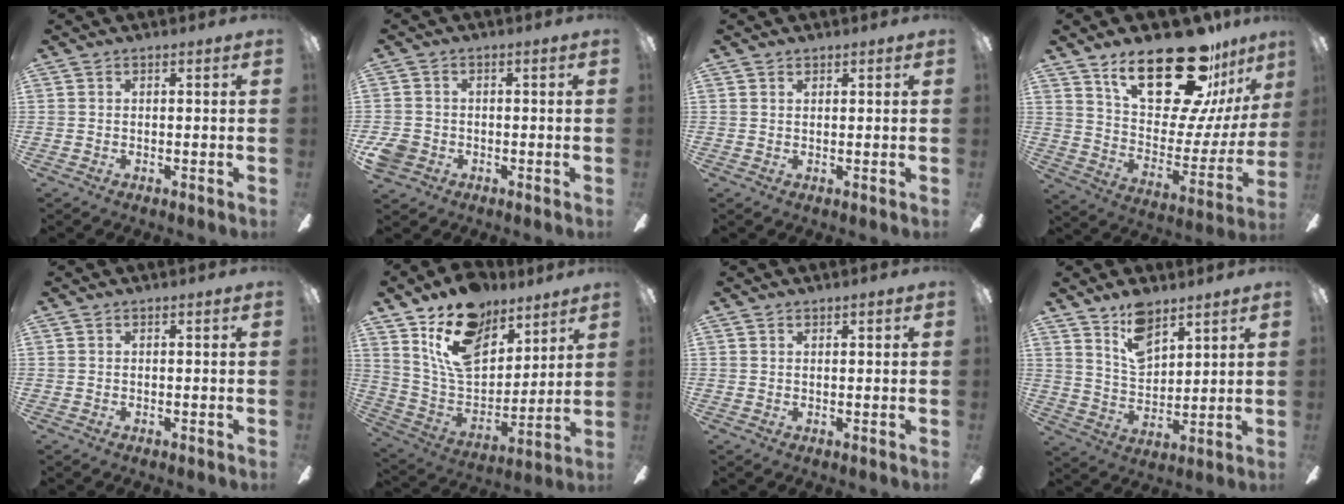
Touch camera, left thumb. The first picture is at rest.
{"total": 4.6, "force": [-1.9, 3.8, 1.8], "torque": [-0.048, 0.012, -0.037]}
{"total": 0.7, "force": [0.6, 0.3, 0.1], "torque": [-0.003, 0.000, 0.012]}
{"total": 25.4, "force": [17.5, 10.0, 15.5], "torque": [-0.230, -0.116, 0.299]}
{"total": 0.0}
{"total": 17.5, "force": [11.4, 9.8, 9.0], "torque": [-0.164, -0.054, 0.210]}
{"total": 0.7, "force": [0.6, 0.3, 0.3], "torque": [-0.006, 0.002, 0.010]}
{"total": 9.7, "force": [7.2, 4.7, 4.4], "torque": [-0.076, -0.033, 0.131]}